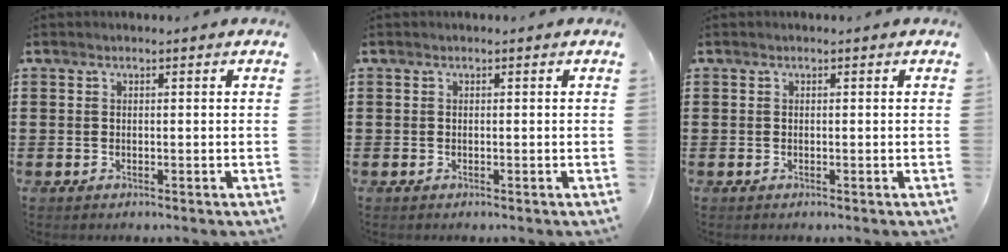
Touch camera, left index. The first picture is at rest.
{"total": 0.0}
{"total": 0.0}